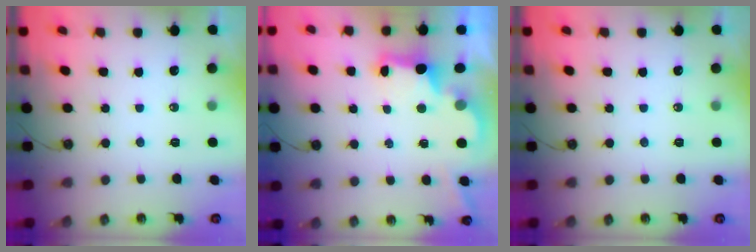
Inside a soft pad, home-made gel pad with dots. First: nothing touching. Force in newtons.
{"total": 3.0, "press": 2.8, "slide": 0.9}
{"total": 0.0}